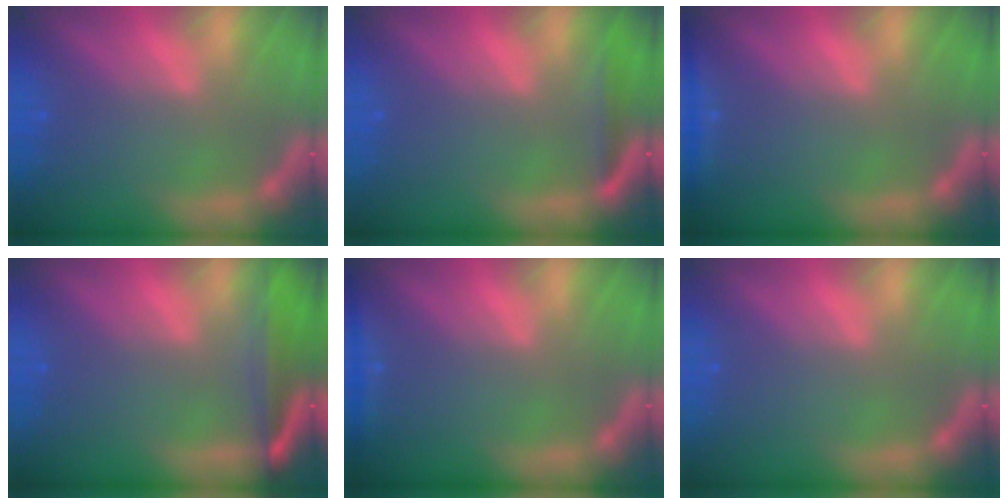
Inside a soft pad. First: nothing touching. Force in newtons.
{"total": 1.9}
{"total": 1.9}
{"total": 5.5}
{"total": 1.9}
{"total": 0.0}